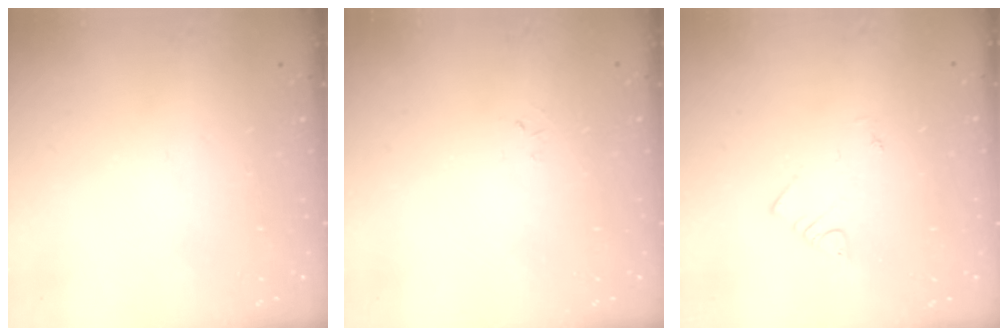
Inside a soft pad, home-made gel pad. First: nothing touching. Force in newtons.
{"total": 2.6, "press": 2.6, "slide": 0.4}
{"total": 2.1, "press": 2.1, "slide": 0.4}